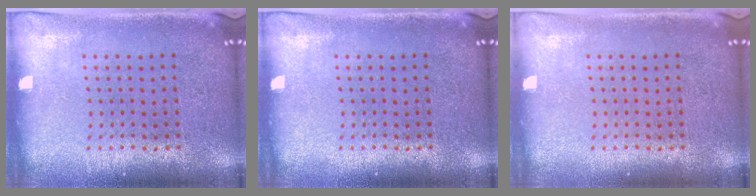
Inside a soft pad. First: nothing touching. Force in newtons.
{"total": 0.0}
{"total": 0.0}